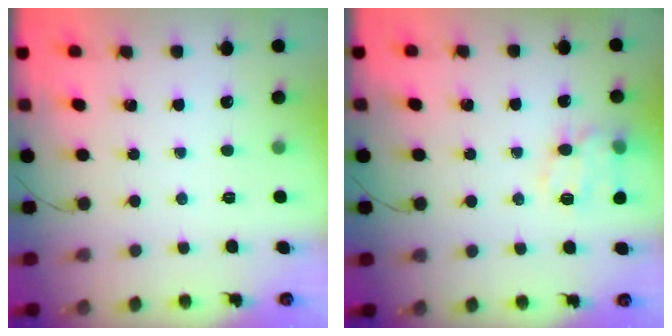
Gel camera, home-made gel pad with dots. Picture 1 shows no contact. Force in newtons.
{"total": 12.9, "press": 12.9, "slide": 1.0}